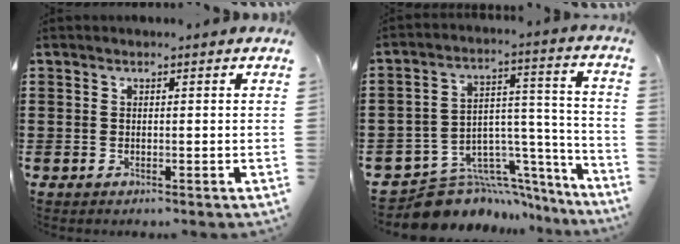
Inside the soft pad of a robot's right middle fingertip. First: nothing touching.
{"total": 9.8, "force": [-8.1, 5.2, 1.9], "torque": [-0.025, 0.024, -0.139]}